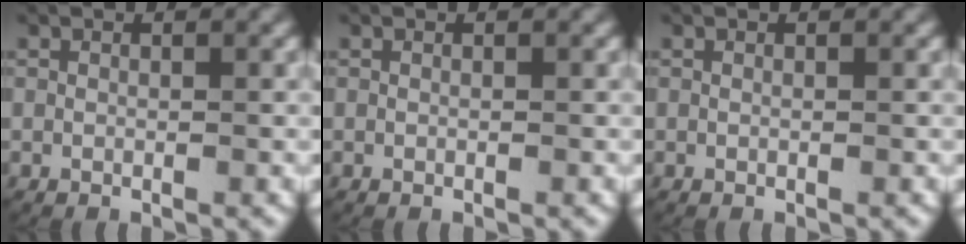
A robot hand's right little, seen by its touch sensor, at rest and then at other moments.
{"total": 0.0}
{"total": 0.0}